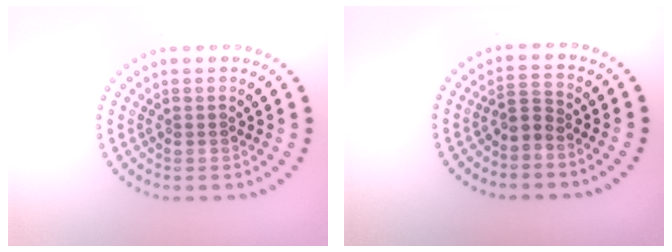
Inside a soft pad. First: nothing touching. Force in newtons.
{"total": 1.8, "press": 1.3, "slide": 1.3}